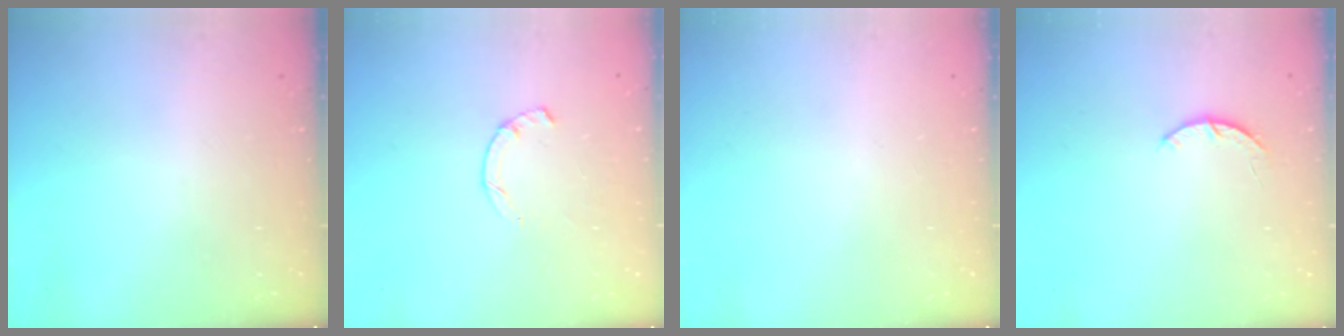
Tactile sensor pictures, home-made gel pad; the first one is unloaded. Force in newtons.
{"total": 1.9, "press": 1.9, "slide": 0.3}
{"total": 0.0}
{"total": 3.0, "press": 3.0, "slide": 0.5}